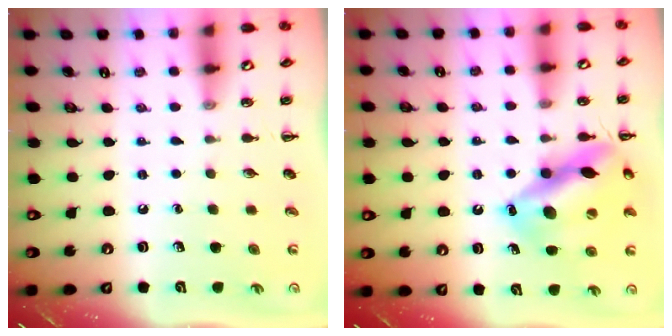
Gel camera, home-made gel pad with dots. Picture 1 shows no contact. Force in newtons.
{"total": 16.5, "press": 16.3, "slide": 2.4}